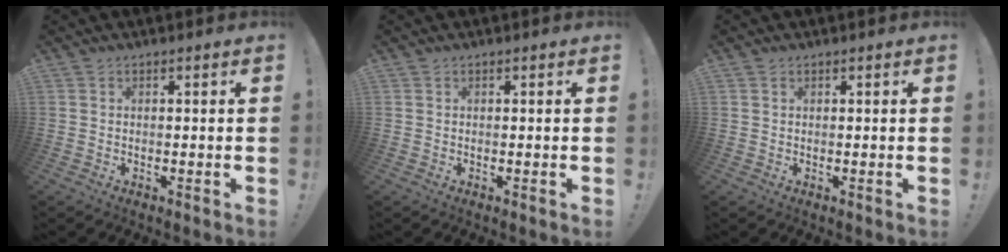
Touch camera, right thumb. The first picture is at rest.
{"total": 0.0}
{"total": 0.5, "force": [0.4, 0.3, -0.1], "torque": [0.008, -0.004, 0.007]}